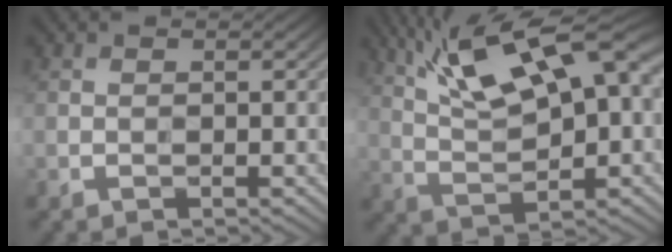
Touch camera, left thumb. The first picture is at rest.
{"total": 15.4, "force": [7.0, 5.3, 12.6], "torque": [-0.233, 0.022, 0.115]}